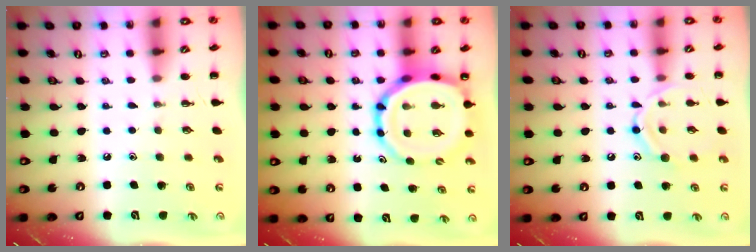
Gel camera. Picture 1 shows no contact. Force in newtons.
{"total": 14.1, "press": 13.5, "slide": 4.1}
{"total": 11.9, "press": 11.9, "slide": 0.8}